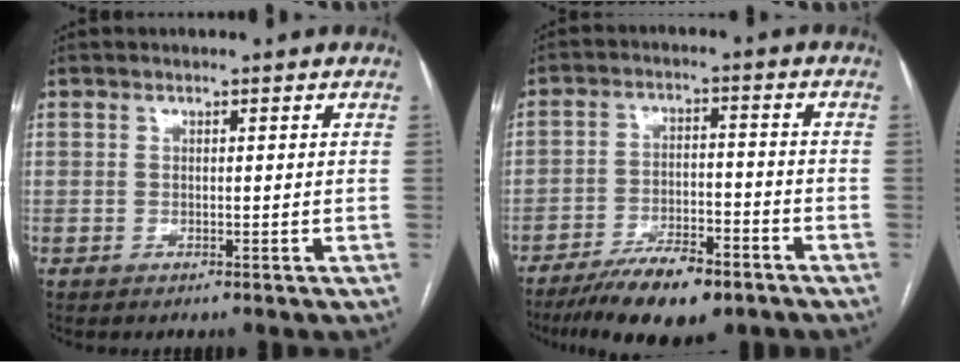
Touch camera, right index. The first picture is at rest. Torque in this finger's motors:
{"motor_torque": [0.22, -0.40, 0.23, 0.01]}